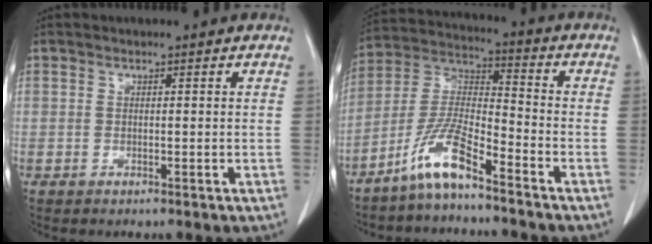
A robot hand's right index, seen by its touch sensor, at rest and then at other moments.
{"total": 9.4, "force": [-6.7, 1.0, 6.5], "torque": [-0.151, -0.006, -0.137]}